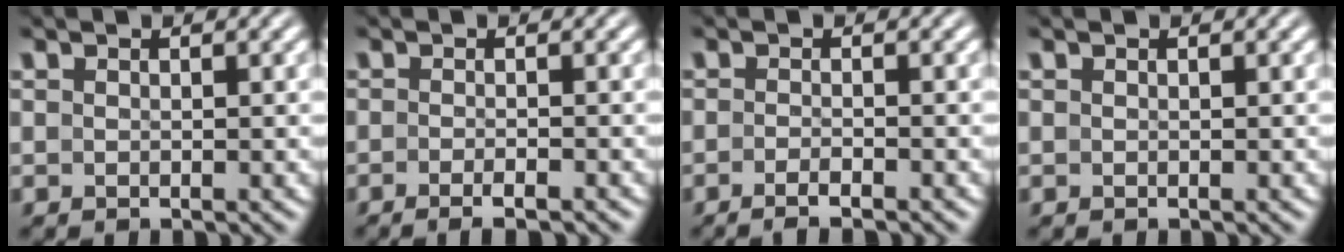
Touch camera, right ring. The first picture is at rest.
{"total": 2.4, "force": [-2.0, 0.0, 1.2], "torque": [-0.024, 0.001, -0.035]}
{"total": 2.3, "force": [-2.1, 0.0, 1.0], "torque": [-0.020, -0.001, -0.037]}
{"total": 0.0}